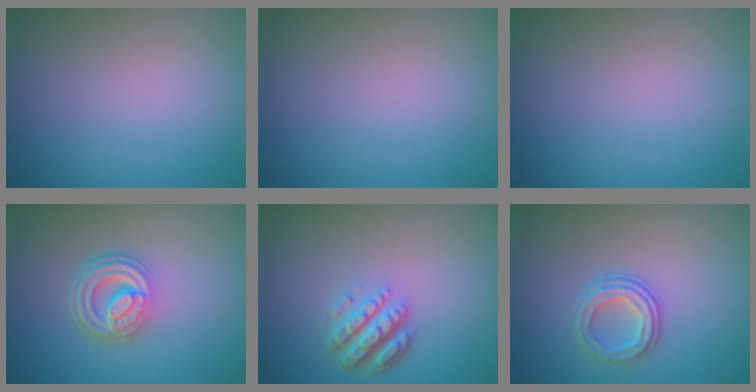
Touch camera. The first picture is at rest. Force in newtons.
{"total": 0.0}
{"total": 0.0}
{"total": 4.9, "press": 3.4, "slide": 3.5}
{"total": 4.1, "press": 3.1, "slide": 2.7}
{"total": 2.8, "press": 2.3, "slide": 1.5}